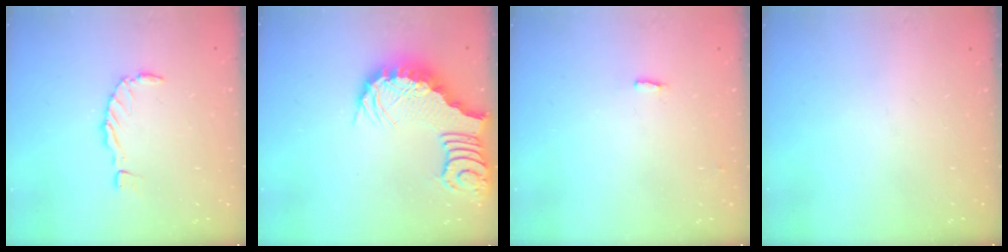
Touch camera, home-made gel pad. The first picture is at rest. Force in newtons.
{"total": 3.7, "press": 3.6, "slide": 0.7}
{"total": 2.7, "press": 2.6, "slide": 0.5}
{"total": 0.0}